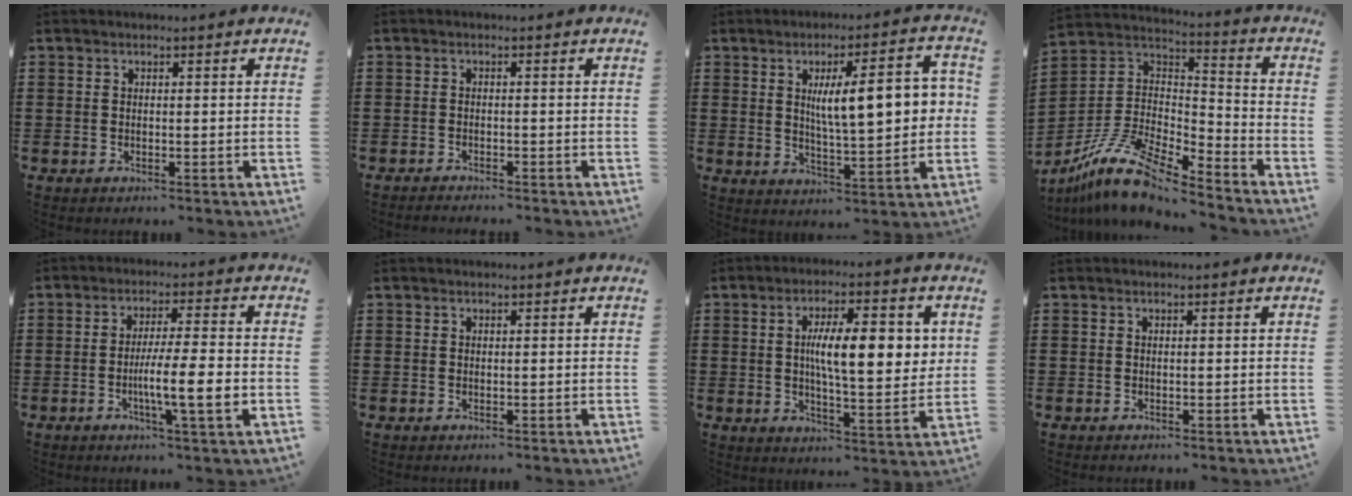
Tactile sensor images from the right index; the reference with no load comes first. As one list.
[{"total": 1.2, "force": [-1.2, -0.1, 0.0], "torque": [-0.002, 0.001, -0.025]}, {"total": 10.6, "force": [2.0, 3.3, 9.9], "torque": [-0.153, 0.000, 0.027]}, {"total": 12.1, "force": [-9.7, 2.7, 6.7], "torque": [-0.155, 0.015, -0.197]}, {"total": 8.6, "force": [-2.3, 0.7, 8.2], "torque": [-0.141, -0.009, -0.042]}, {"total": 0.0}, {"total": 10.7, "force": [1.8, 3.4, 10.0], "torque": [-0.165, -0.001, 0.025]}, {"total": 0.0}]